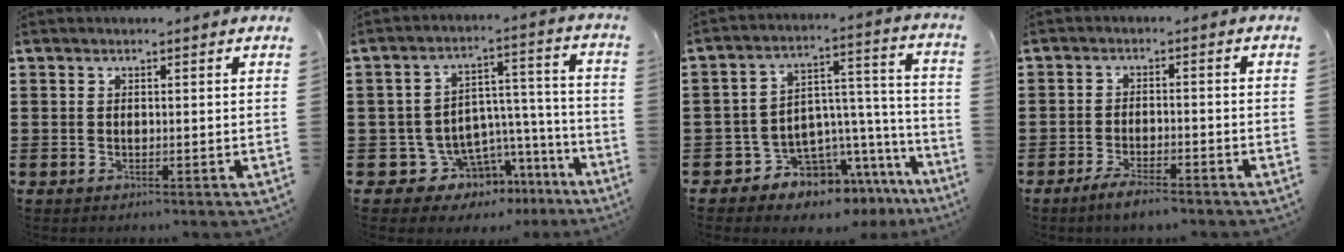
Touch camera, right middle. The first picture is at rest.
{"total": 7.8, "force": [-5.9, 4.9, 1.1], "torque": [-0.040, 0.007, -0.103]}
{"total": 8.0, "force": [-7.0, 3.6, 1.7], "torque": [-0.040, 0.000, -0.131]}
{"total": 3.3, "force": [-2.9, 0.4, 1.5], "torque": [-0.025, 0.006, -0.057]}